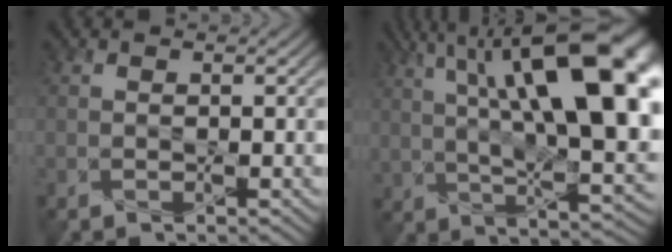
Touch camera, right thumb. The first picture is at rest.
{"total": 20.7, "force": [6.6, 9.1, 17.4], "torque": [-0.250, 0.026, 0.096]}